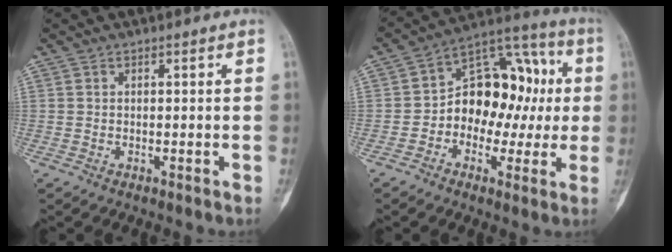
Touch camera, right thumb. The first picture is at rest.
{"total": 16.1, "force": [-0.2, 11.5, 11.2], "torque": [-0.109, 0.054, -0.014]}